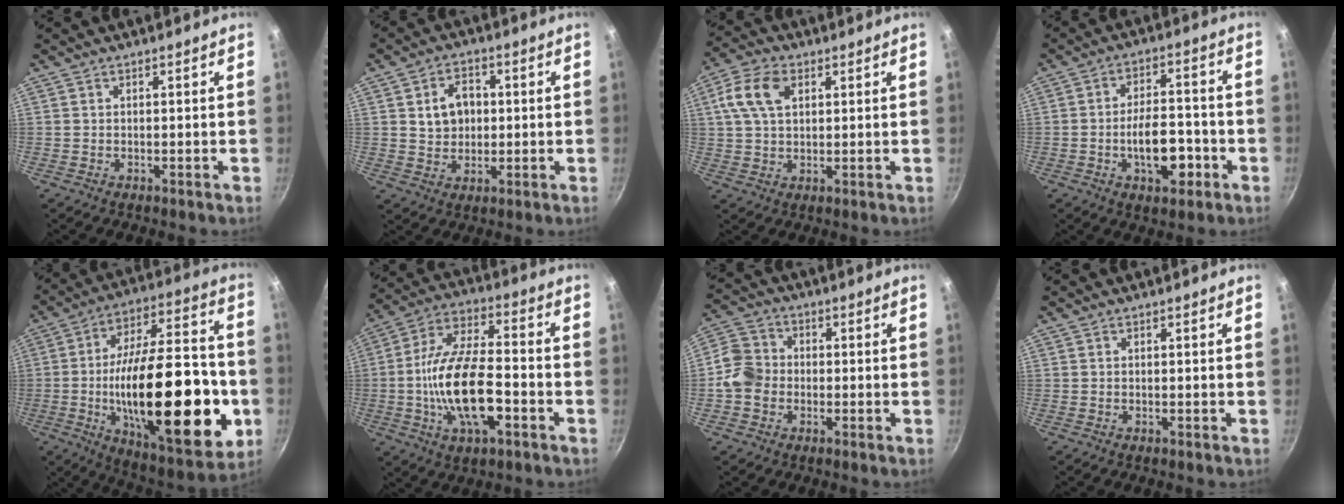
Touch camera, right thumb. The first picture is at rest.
{"total": 7.4, "force": [1.1, 5.8, 4.4], "torque": [-0.047, 0.006, 0.018]}
{"total": 9.0, "force": [2.9, 5.7, 6.4], "torque": [-0.117, 0.011, 0.047]}
{"total": 10.3, "force": [-3.6, 5.1, 8.2], "torque": [-0.103, 0.027, -0.056]}
{"total": 34.6, "force": [-6.8, 13.9, 30.9], "torque": [-0.449, 0.017, -0.090]}
{"total": 17.6, "force": [-4.5, 7.7, 15.2], "torque": [-0.274, 0.031, -0.089]}
{"total": 5.9, "force": [-1.5, 5.1, 2.4], "torque": [-0.022, 0.017, -0.047]}
{"total": 0.0}